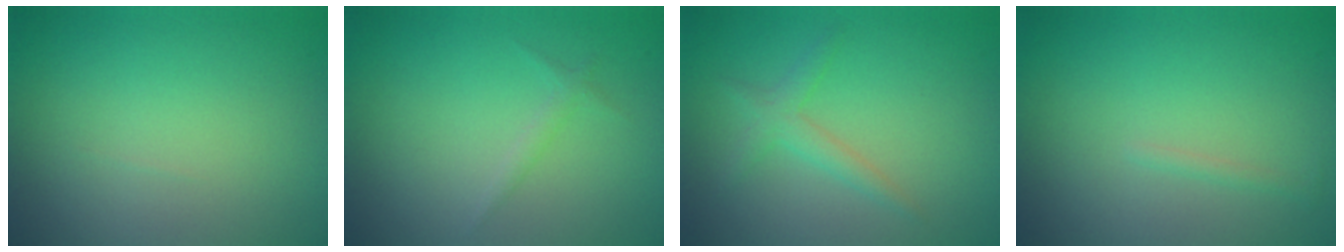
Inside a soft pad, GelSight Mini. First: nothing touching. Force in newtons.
{"total": 0.8, "press": 0.8, "slide": 0.1}
{"total": 1.9, "press": 1.9, "slide": 0.1}
{"total": 0.6, "press": 0.6, "slide": 0.0}